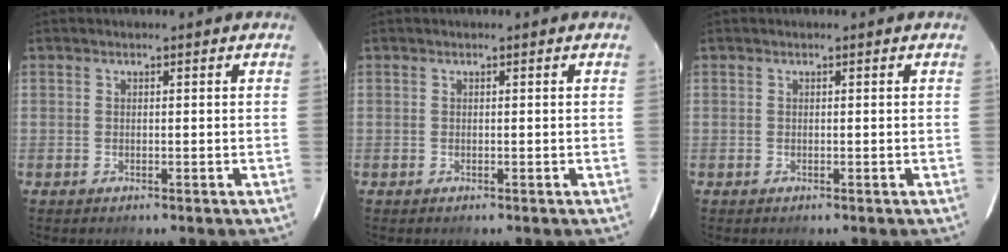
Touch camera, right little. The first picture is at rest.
{"total": 0.0}
{"total": 0.0}